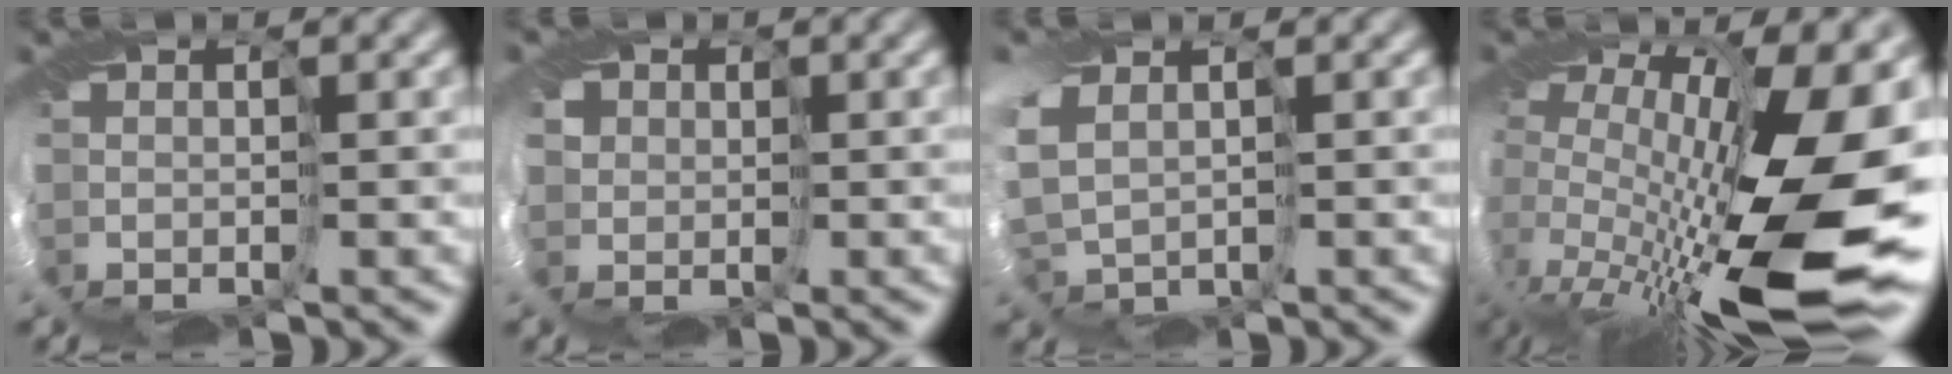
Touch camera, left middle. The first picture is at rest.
{"total": 5.2, "force": [2.1, 4.3, 1.9], "torque": [-0.041, 0.021, 0.016]}
{"total": 6.8, "force": [2.1, 4.5, 4.6], "torque": [-0.142, 0.021, 0.051]}
{"total": 18.1, "force": [-2.9, 6.5, 16.6], "torque": [-0.278, -0.037, -0.049]}